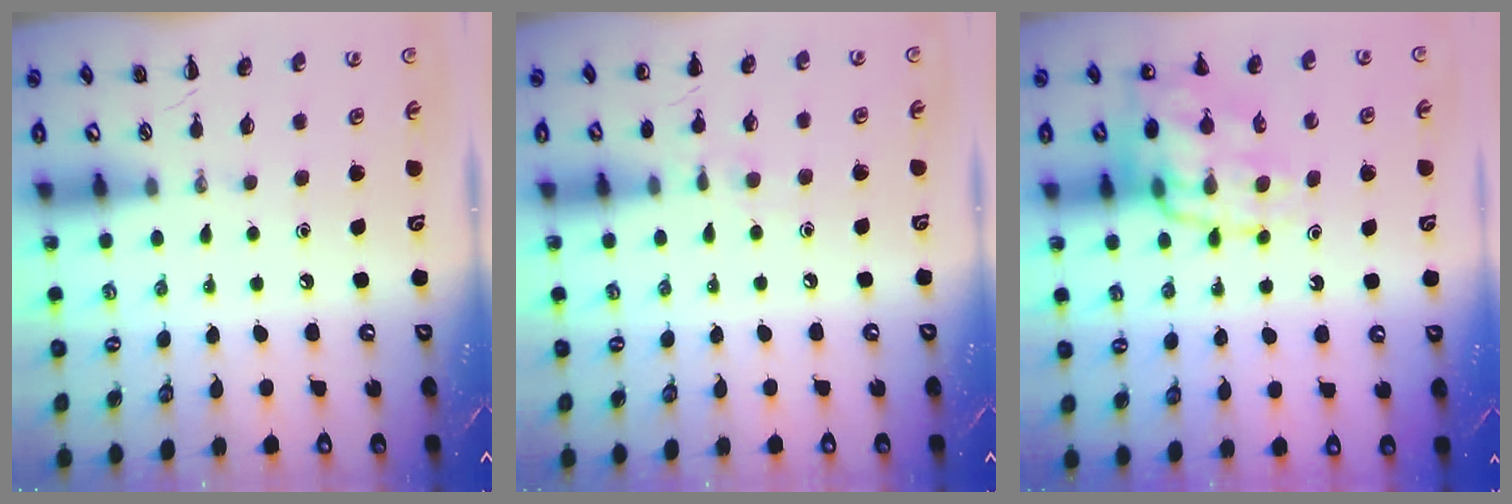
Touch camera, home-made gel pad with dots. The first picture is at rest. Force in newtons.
{"total": 6.7, "press": 6.4, "slide": 2.0}
{"total": 19.8, "press": 19.4, "slide": 4.1}